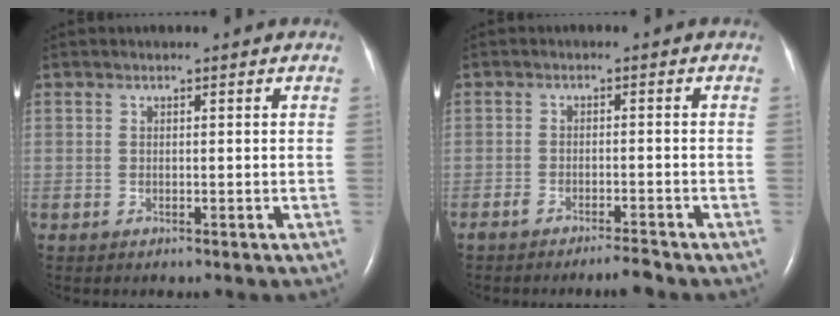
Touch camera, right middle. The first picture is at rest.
{"total": 2.8, "force": [-2.5, -0.1, 1.2], "torque": [-0.025, -0.005, -0.045]}